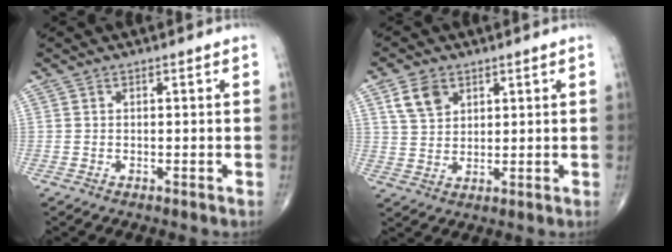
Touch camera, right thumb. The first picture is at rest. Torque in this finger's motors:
{"motor_torque": [-0.37, 0.42, 0.12, -0.11, 0.15]}